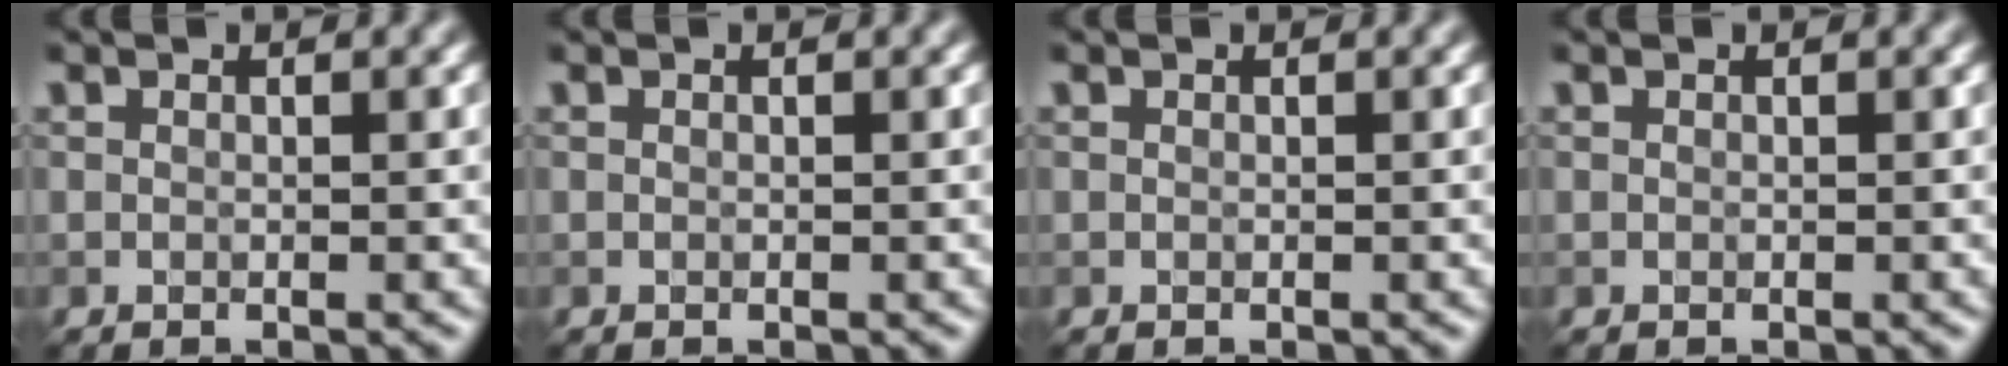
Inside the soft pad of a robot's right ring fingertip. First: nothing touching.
{"total": 0.0}
{"total": 0.0}
{"total": 0.0}